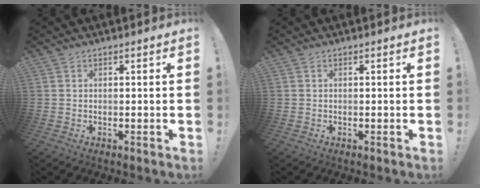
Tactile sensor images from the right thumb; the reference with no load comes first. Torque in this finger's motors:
{"motor_torque": [-0.18, -0.01, -0.03, -0.21, 0.05]}